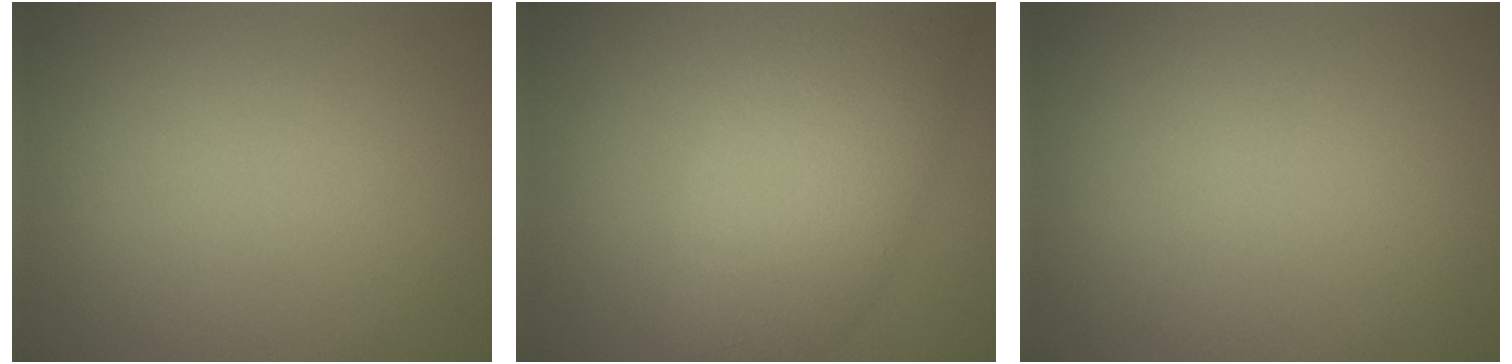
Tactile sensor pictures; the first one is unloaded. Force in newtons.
{"total": 7.3, "press": 7.3, "slide": 0.3}
{"total": 0.0}